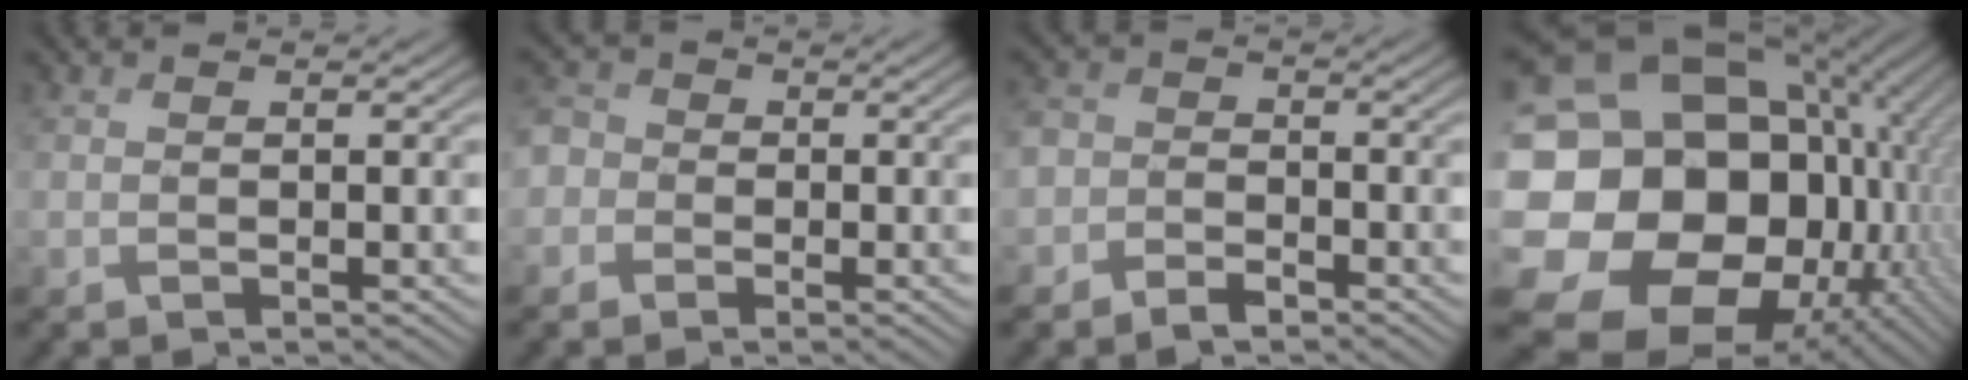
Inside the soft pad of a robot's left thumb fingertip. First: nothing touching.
{"total": 3.8, "force": [-1.0, 3.6, 0.8], "torque": [-0.025, 0.003, -0.043]}
{"total": 3.6, "force": [-2.4, 2.5, 1.0], "torque": [-0.014, 0.000, -0.063]}
{"total": 22.4, "force": [-3.6, 18.5, 12.1], "torque": [-0.284, -0.023, -0.062]}